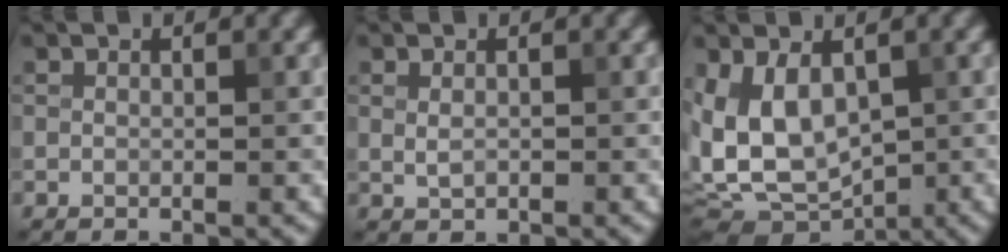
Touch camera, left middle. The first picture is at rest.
{"total": 0.9, "force": [0.2, 0.5, 0.7], "torque": [-0.019, -0.003, 0.005]}
{"total": 9.0, "force": [-0.6, 5.3, 7.2], "torque": [-0.146, -0.007, -0.008]}